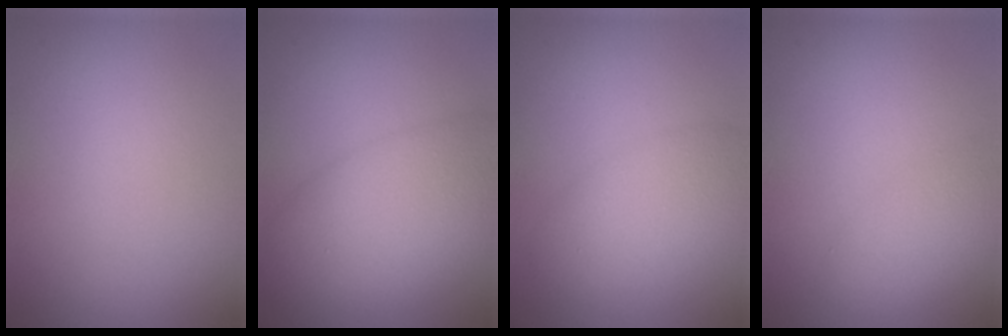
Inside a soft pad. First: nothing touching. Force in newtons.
{"total": 7.8, "press": 7.8, "slide": 0.3}
{"total": 4.4, "press": 4.4, "slide": 0.2}
{"total": 3.1, "press": 3.1, "slide": 0.2}